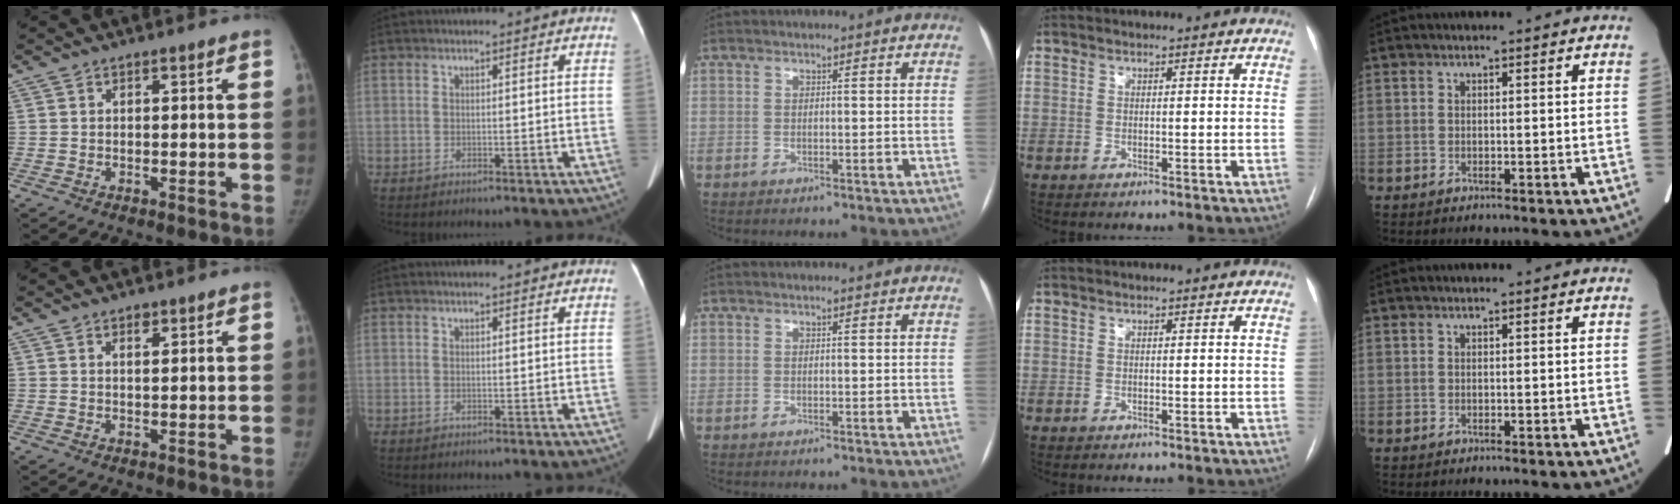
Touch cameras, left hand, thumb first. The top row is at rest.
{"thumb": {"total": 1.7, "force": [1.0, 0.8, 1.1], "torque": [-0.012, -0.004, 0.016]}, "index": {"total": 2.2, "force": [2.1, 0.1, 0.9], "torque": [-0.008, 0.001, 0.019]}}